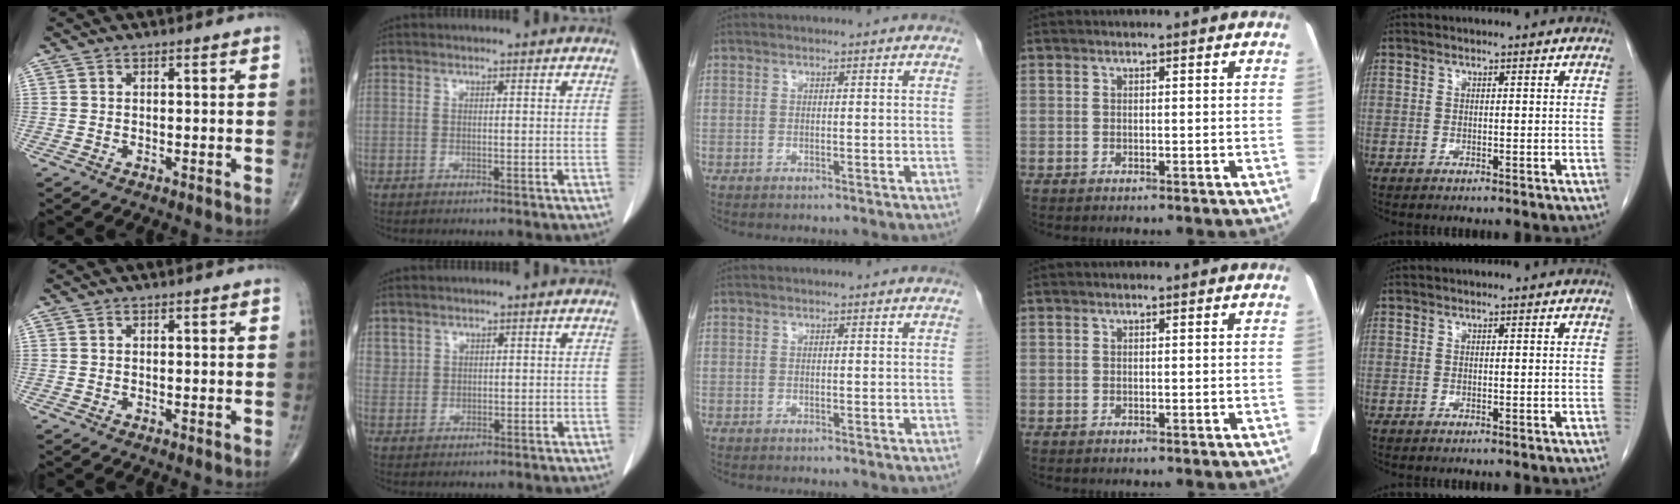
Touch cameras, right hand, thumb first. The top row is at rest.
{"index": {"total": 1.8, "force": [1.2, 1.4, 0.1], "torque": [0.011, 0.003, 0.020]}}